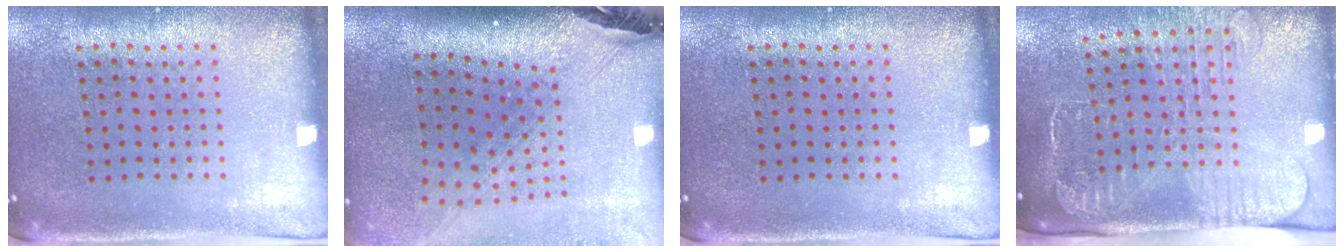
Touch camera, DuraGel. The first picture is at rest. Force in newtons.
{"total": 2.7, "press": 2.0, "slide": 1.8}
{"total": 0.0}
{"total": 2.6, "press": 2.0, "slide": 1.7}